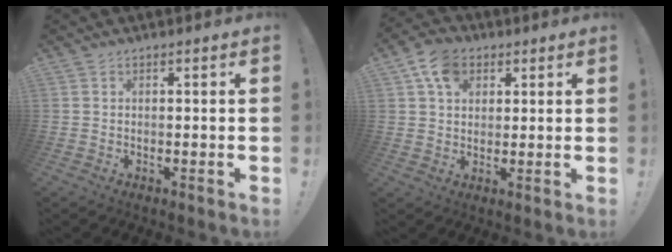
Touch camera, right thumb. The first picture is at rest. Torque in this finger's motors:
{"motor_torque": [0.60, 0.51, -0.01, -0.14, 0.00]}